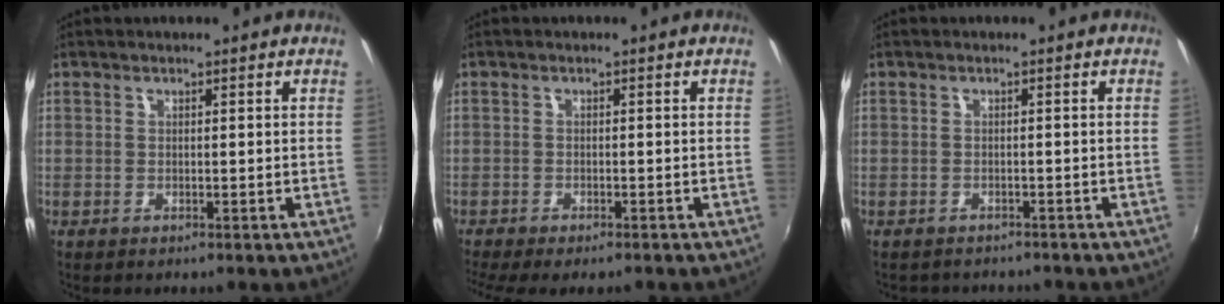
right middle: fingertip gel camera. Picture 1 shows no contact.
{"total": 5.4, "force": [-4.5, 0.9, 2.8], "torque": [-0.068, -0.027, -0.073]}
{"total": 3.6, "force": [-3.3, 1.3, 0.8], "torque": [-0.020, -0.015, -0.046]}